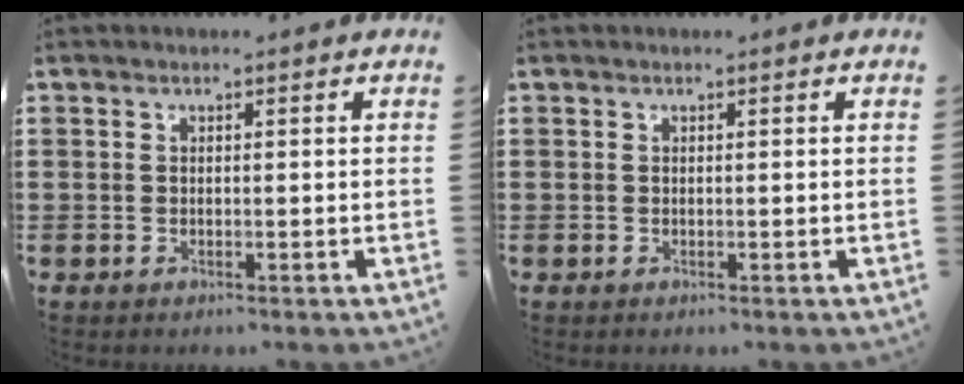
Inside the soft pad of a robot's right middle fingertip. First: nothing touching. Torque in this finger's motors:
{"motor_torque": [-0.03, 0.03, 0.01, 0.00]}